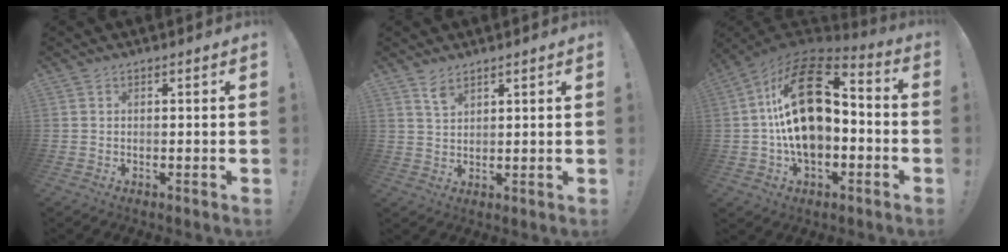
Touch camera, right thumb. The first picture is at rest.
{"total": 4.0, "force": [3.0, 1.9, 1.8], "torque": [-0.019, -0.025, 0.053]}
{"total": 24.0, "force": [1.8, 14.7, 18.9], "torque": [-0.344, 0.012, 0.039]}